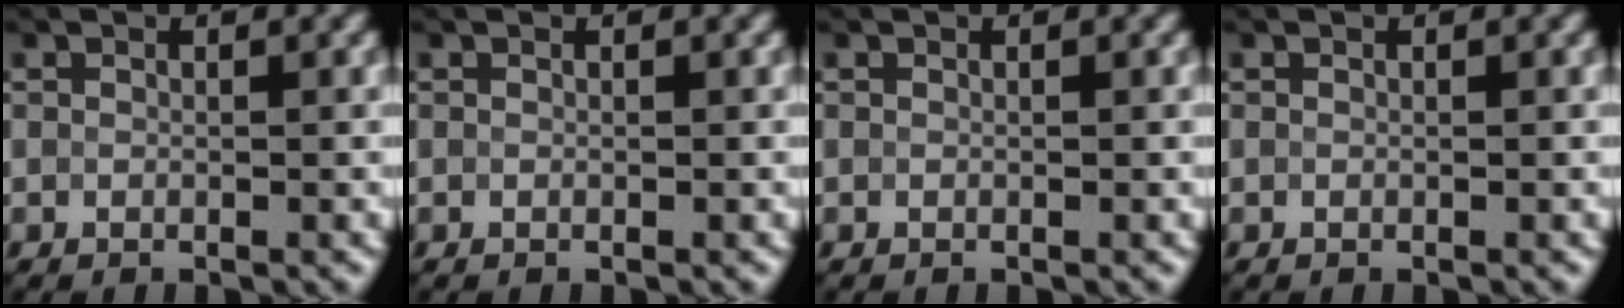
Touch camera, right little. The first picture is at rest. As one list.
[{"total": 0.0}, {"total": 0.0}, {"total": 0.0}]